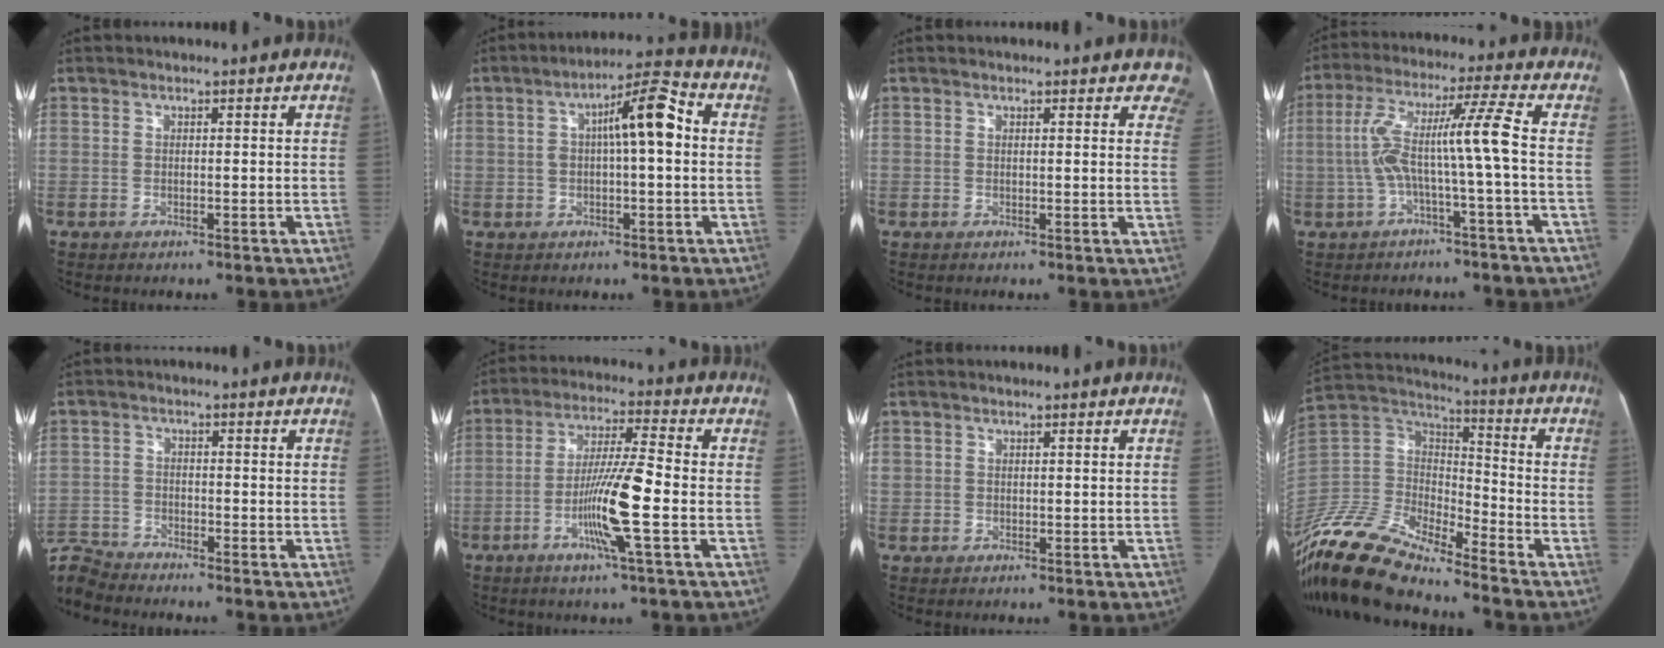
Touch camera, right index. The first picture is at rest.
{"total": 9.0, "force": [1.1, 1.9, 8.7], "torque": [-0.138, 0.039, 0.016]}
{"total": 3.9, "force": [3.2, 1.4, 1.6], "torque": [0.005, -0.006, 0.012]}
{"total": 9.3, "force": [-1.6, -1.4, 9.1], "torque": [-0.181, 0.037, -0.025]}
{"total": 5.6, "force": [-5.5, 0.3, -0.7], "torque": [0.008, -0.007, -0.109]}
{"total": 10.5, "force": [-3.2, -0.9, 10.0], "torque": [-0.186, -0.008, -0.064]}
{"total": 0.9, "force": [0.3, 0.8, 0.1], "torque": [0.009, 0.014, 0.007]}
{"total": 16.2, "force": [-14.1, 3.7, 6.9], "torque": [-0.143, 0.027, -0.271]}